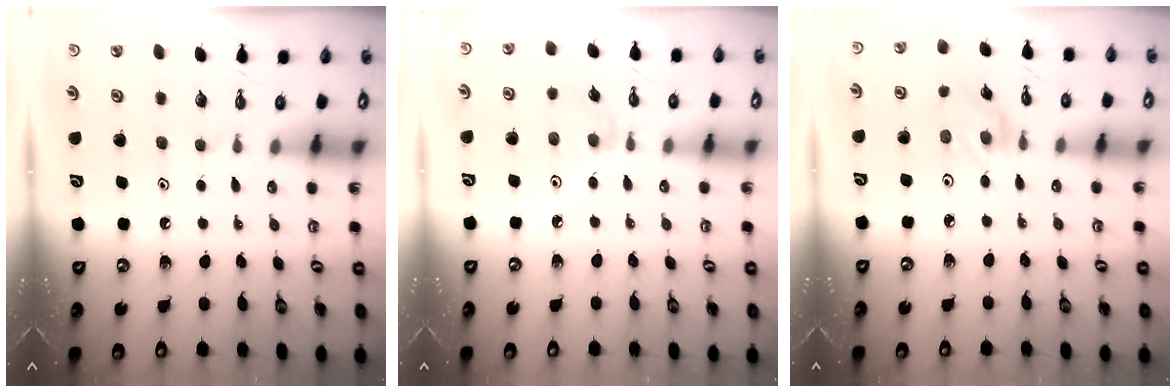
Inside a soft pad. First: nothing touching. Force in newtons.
{"total": 2.3, "press": 2.3, "slide": 0.4}
{"total": 2.1, "press": 2.1, "slide": 0.3}